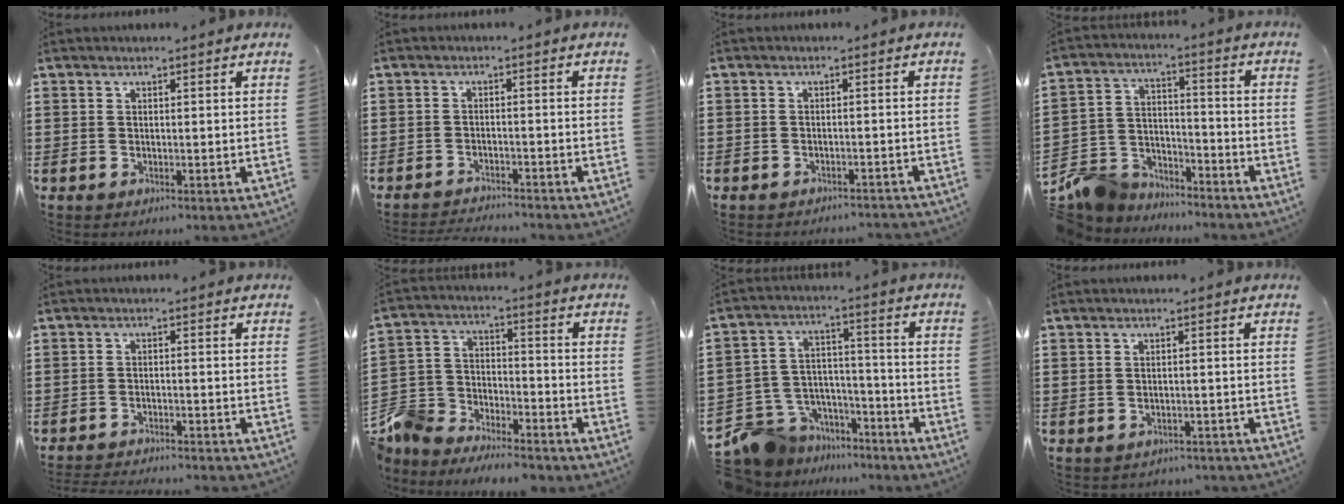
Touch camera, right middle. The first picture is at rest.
{"total": 2.5, "force": [-2.5, 0.1, -0.2], "torque": [-0.005, -0.002, -0.055]}
{"total": 1.9, "force": [-1.9, 0.3, -0.3], "torque": [-0.001, 0.001, -0.042]}
{"total": 7.8, "force": [-7.4, 2.6, 0.5], "torque": [-0.037, 0.012, -0.152]}
{"total": 2.7, "force": [-2.7, -0.1, 0.2], "torque": [-0.008, -0.002, -0.056]}
{"total": 8.2, "force": [-7.5, 3.2, 0.0], "torque": [-0.027, 0.015, -0.157]}
{"total": 8.9, "force": [-7.9, 4.0, 0.6], "torque": [-0.046, 0.007, -0.156]}
{"total": 1.4, "force": [-1.3, 0.3, -0.1], "torque": [-0.006, 0.000, -0.030]}